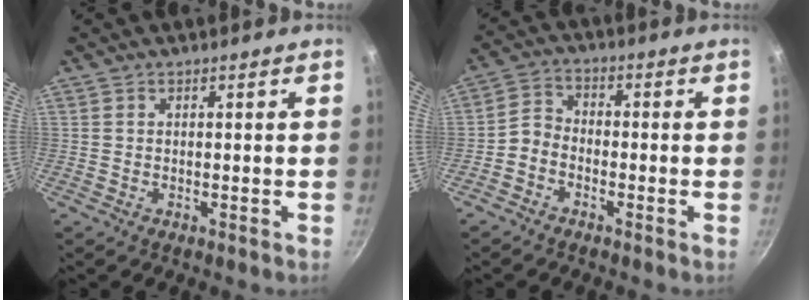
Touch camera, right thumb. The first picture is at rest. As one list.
[{"total": 4.1, "force": [-2.3, 2.9, 1.8], "torque": [-0.027, 0.037, -0.057]}]